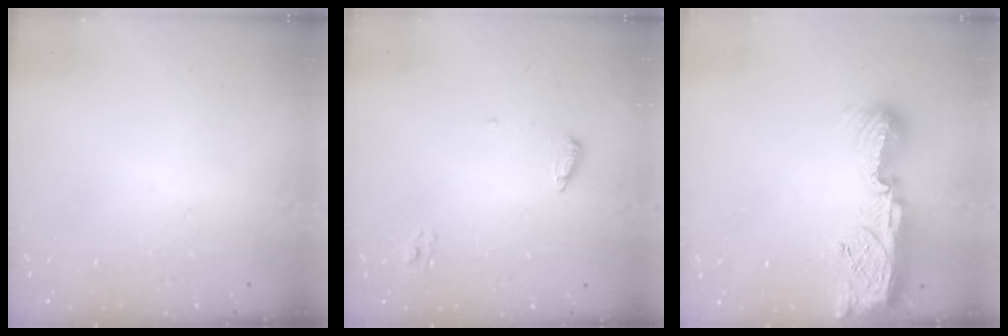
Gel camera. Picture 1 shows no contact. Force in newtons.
{"total": 7.0, "press": 7.0, "slide": 0.5}
{"total": 13.6, "press": 13.4, "slide": 2.3}